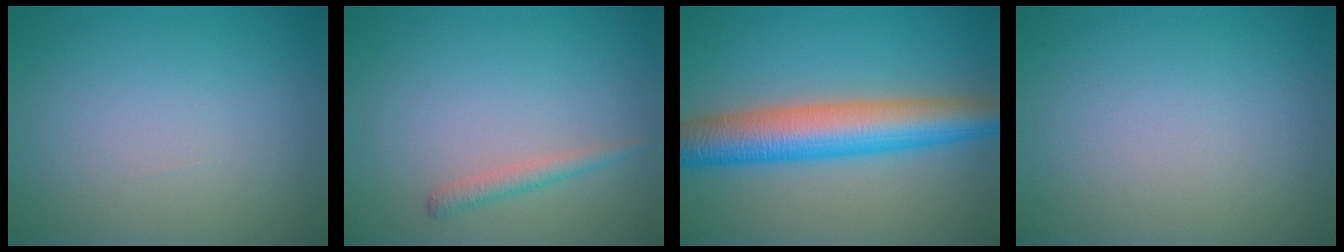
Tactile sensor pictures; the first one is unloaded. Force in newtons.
{"total": 1.4, "press": 1.3, "slide": 0.1}
{"total": 7.9, "press": 7.9, "slide": 0.3}
{"total": 0.0}